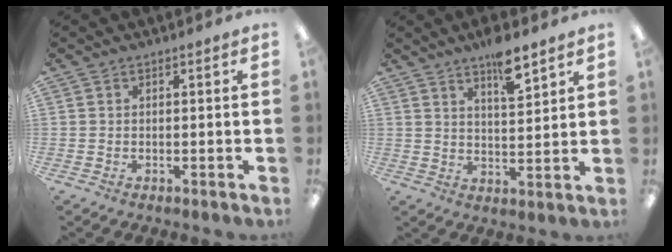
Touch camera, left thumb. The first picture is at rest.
{"total": 8.1, "force": [6.0, 2.3, 4.8], "torque": [-0.062, -0.039, 0.098]}